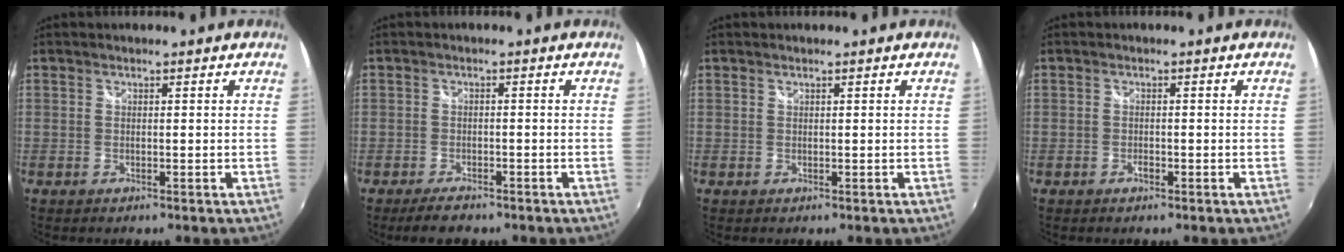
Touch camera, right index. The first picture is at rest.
{"total": 4.1, "force": [-3.1, 2.0, 1.7], "torque": [-0.039, -0.001, -0.052]}
{"total": 0.0}
{"total": 1.0, "force": [-0.6, 0.5, 0.5], "torque": [-0.009, -0.002, -0.010]}